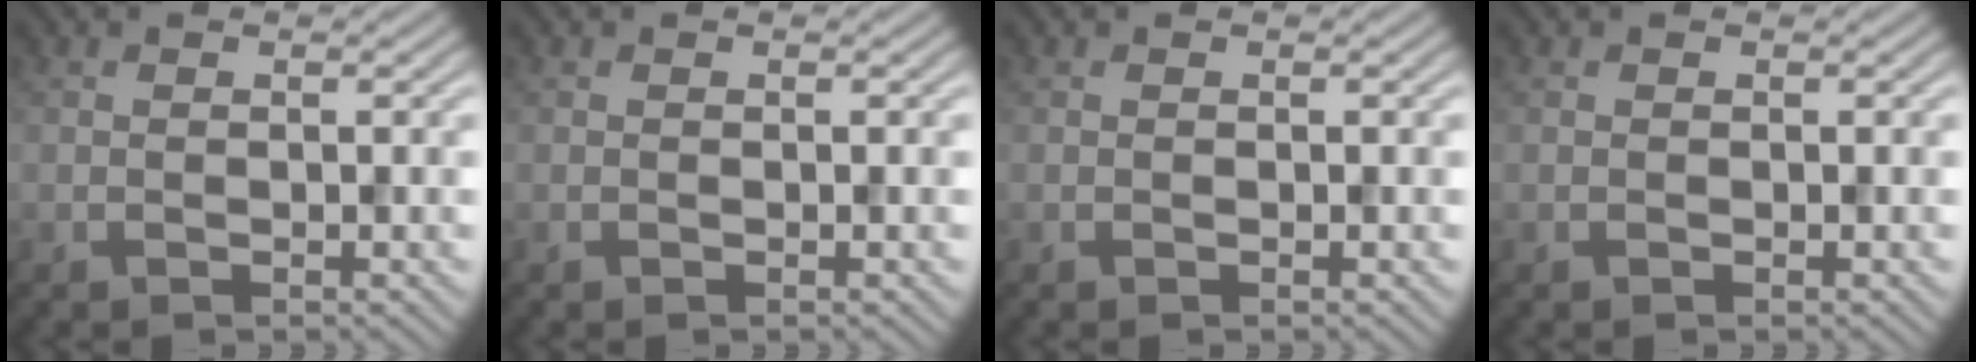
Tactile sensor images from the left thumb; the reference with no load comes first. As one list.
[{"total": 0.0}, {"total": 0.0}, {"total": 0.0}]